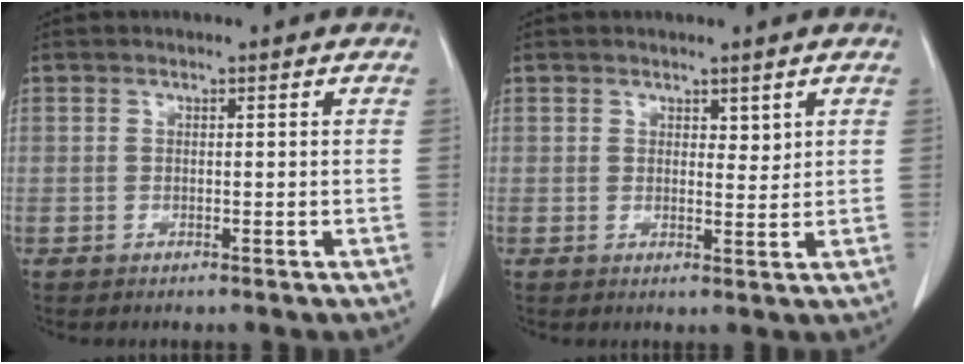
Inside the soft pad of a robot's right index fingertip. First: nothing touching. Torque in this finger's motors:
{"motor_torque": [-0.31, 0.17, -0.09, -0.01]}